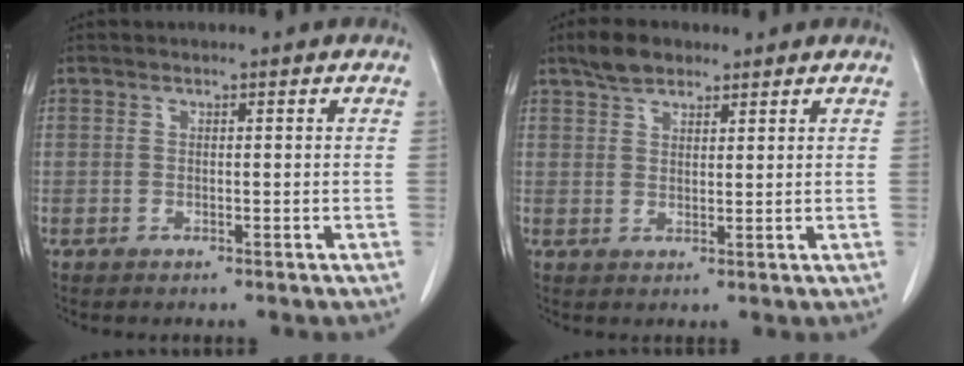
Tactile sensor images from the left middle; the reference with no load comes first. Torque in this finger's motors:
{"motor_torque": [0.21, -0.19, 0.02, 0.01]}